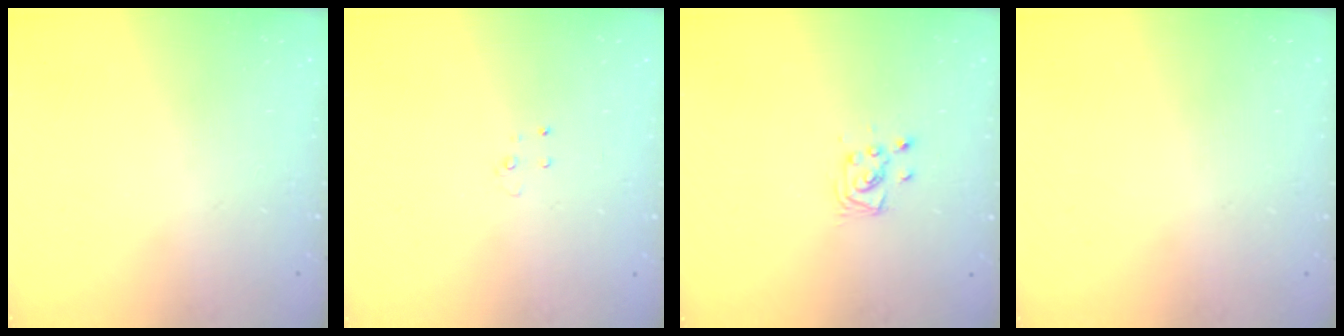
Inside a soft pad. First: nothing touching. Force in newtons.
{"total": 2.7, "press": 2.7, "slide": 0.2}
{"total": 4.3, "press": 4.2, "slide": 0.5}
{"total": 0.0}